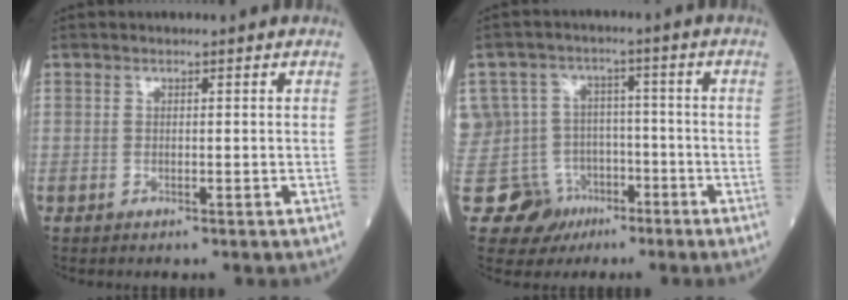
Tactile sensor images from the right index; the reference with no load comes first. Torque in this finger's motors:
{"motor_torque": [-0.12, 0.09, 0.00, -0.02]}